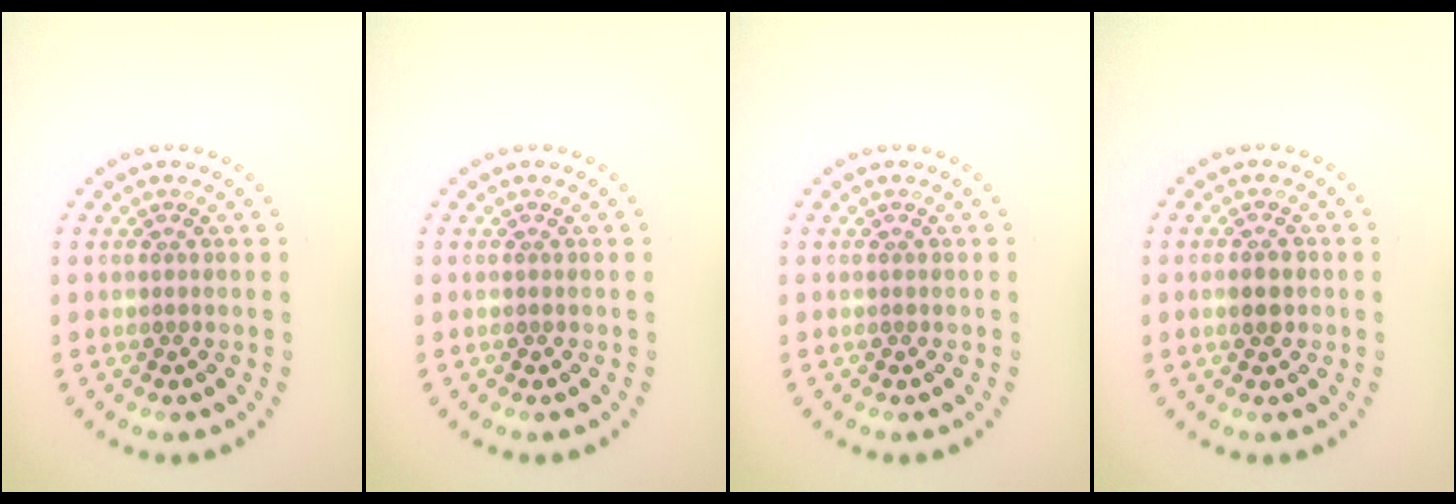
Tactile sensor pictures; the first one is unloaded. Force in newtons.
{"total": 0.0}
{"total": 0.0}
{"total": 1.7, "press": 1.7, "slide": 0.2}